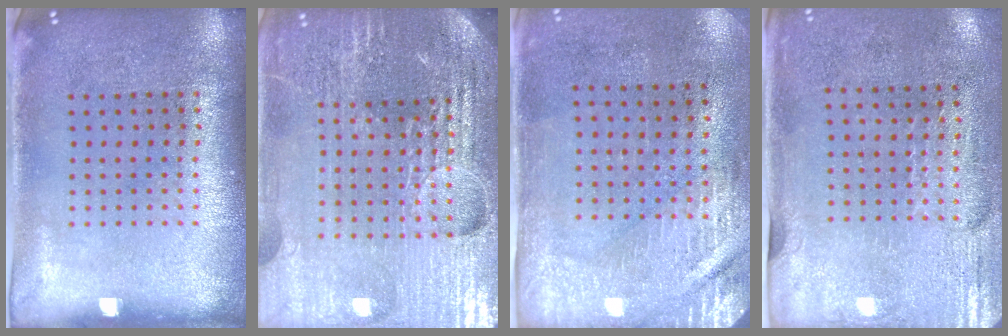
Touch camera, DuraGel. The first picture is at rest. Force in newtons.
{"total": 5.7, "press": 5.1, "slide": 2.5}
{"total": 2.9, "press": 2.5, "slide": 1.5}
{"total": 2.9, "press": 2.4, "slide": 1.6}